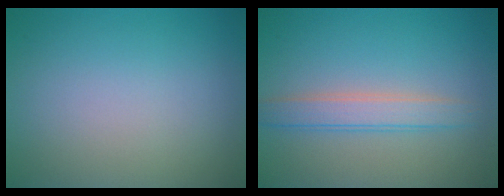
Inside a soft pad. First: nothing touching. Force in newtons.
{"total": 2.7, "press": 2.7, "slide": 0.0}